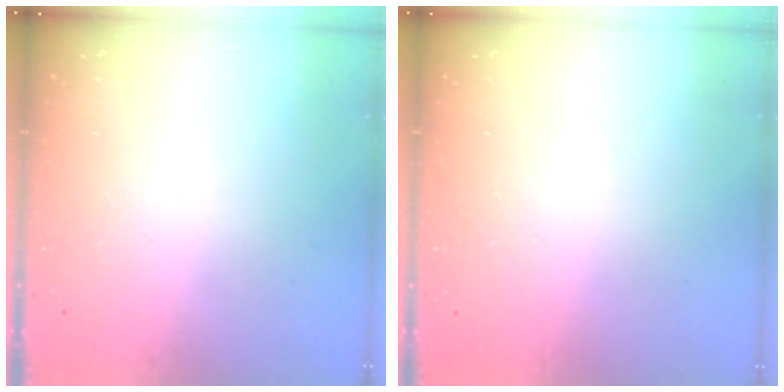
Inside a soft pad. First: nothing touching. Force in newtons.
{"total": 2.5, "press": 2.5, "slide": 0.2}